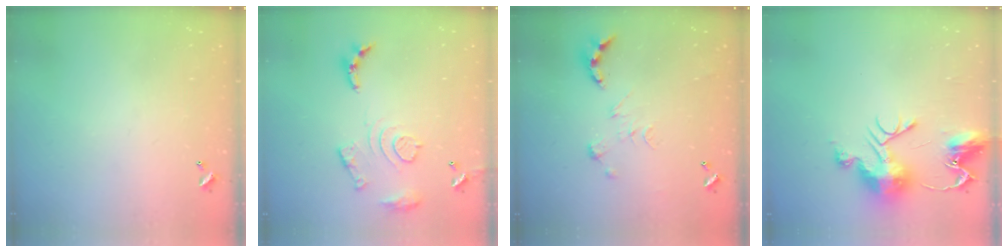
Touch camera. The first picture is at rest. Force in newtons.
{"total": 12.3, "press": 12.2, "slide": 1.0}
{"total": 0.0}
{"total": 11.3, "press": 11.3, "slide": 1.0}